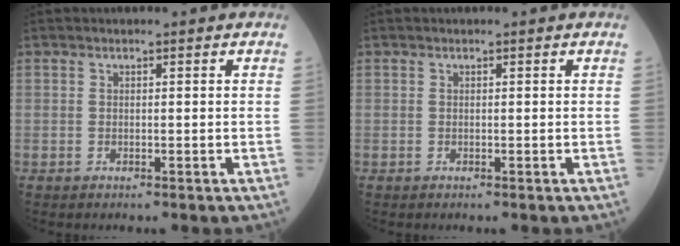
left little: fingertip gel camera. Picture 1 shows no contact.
{"total": 0.0}